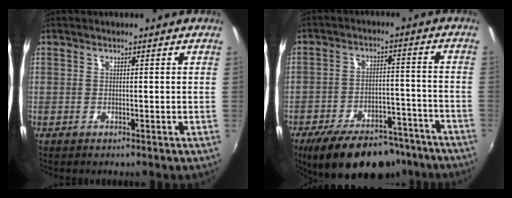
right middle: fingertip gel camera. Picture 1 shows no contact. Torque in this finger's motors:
{"motor_torque": [1.12, -1.01, 0.29, 0.10]}